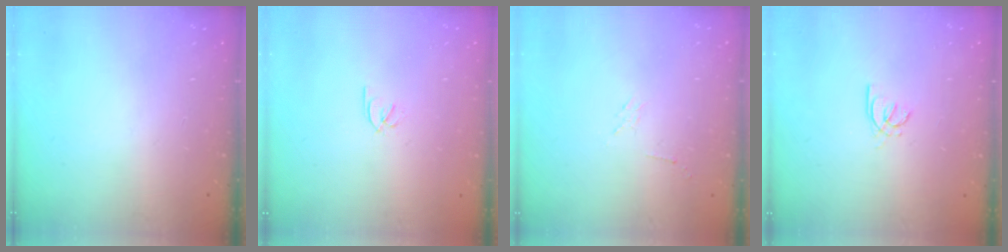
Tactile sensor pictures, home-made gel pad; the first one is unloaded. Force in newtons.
{"total": 1.8, "press": 1.7, "slide": 0.5}
{"total": 2.3, "press": 2.3, "slide": 0.4}
{"total": 1.4, "press": 1.3, "slide": 0.4}